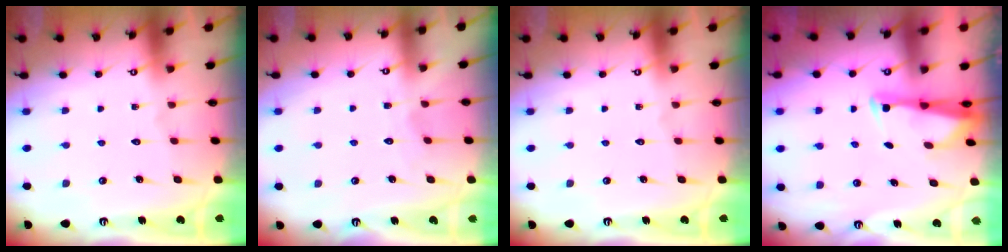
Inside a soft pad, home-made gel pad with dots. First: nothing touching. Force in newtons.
{"total": 3.4, "press": 3.3, "slide": 0.4}
{"total": 0.0}
{"total": 2.8, "press": 2.8, "slide": 0.6}